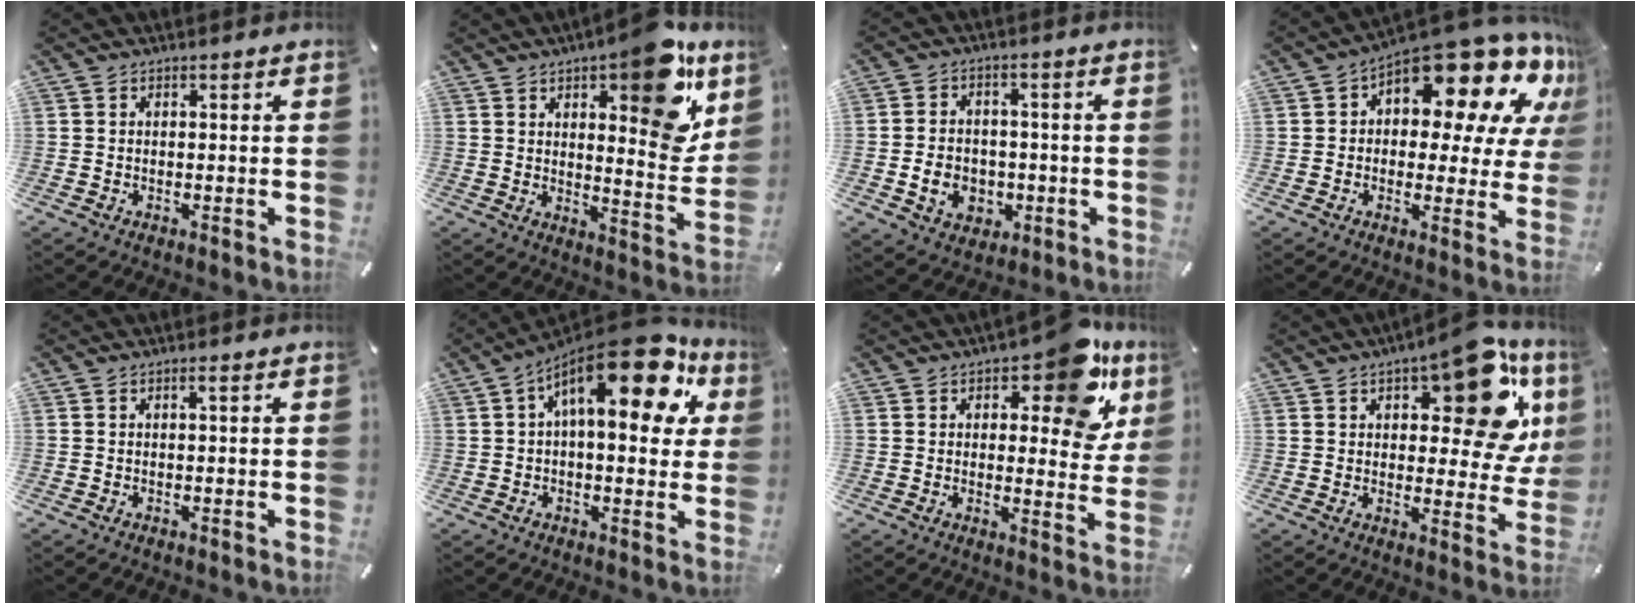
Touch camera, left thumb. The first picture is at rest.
{"total": 16.0, "force": [9.3, 5.7, 11.7], "torque": [-0.136, -0.070, 0.149]}
{"total": 8.2, "force": [-1.8, 6.8, 4.1], "torque": [-0.079, 0.011, -0.031]}
{"total": 17.0, "force": [10.7, 7.7, 10.7], "torque": [-0.146, -0.095, 0.181]}
{"total": 0.8, "force": [0.2, 0.0, 0.8], "torque": [-0.013, 0.001, 0.002]}
{"total": 20.2, "force": [8.6, 8.1, 16.3], "torque": [-0.249, -0.049, 0.135]}
{"total": 14.1, "force": [8.0, 6.2, 9.7], "torque": [-0.115, -0.050, 0.131]}
{"total": 19.8, "force": [9.8, 8.8, 14.8], "torque": [-0.180, -0.064, 0.156]}